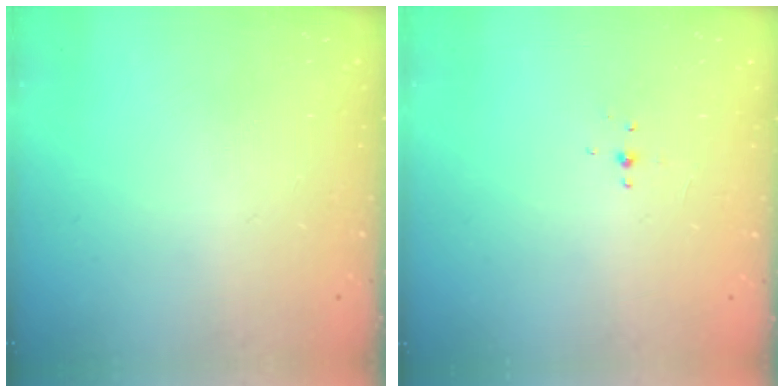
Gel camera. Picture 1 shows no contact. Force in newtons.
{"total": 2.4, "press": 2.3, "slide": 0.7}